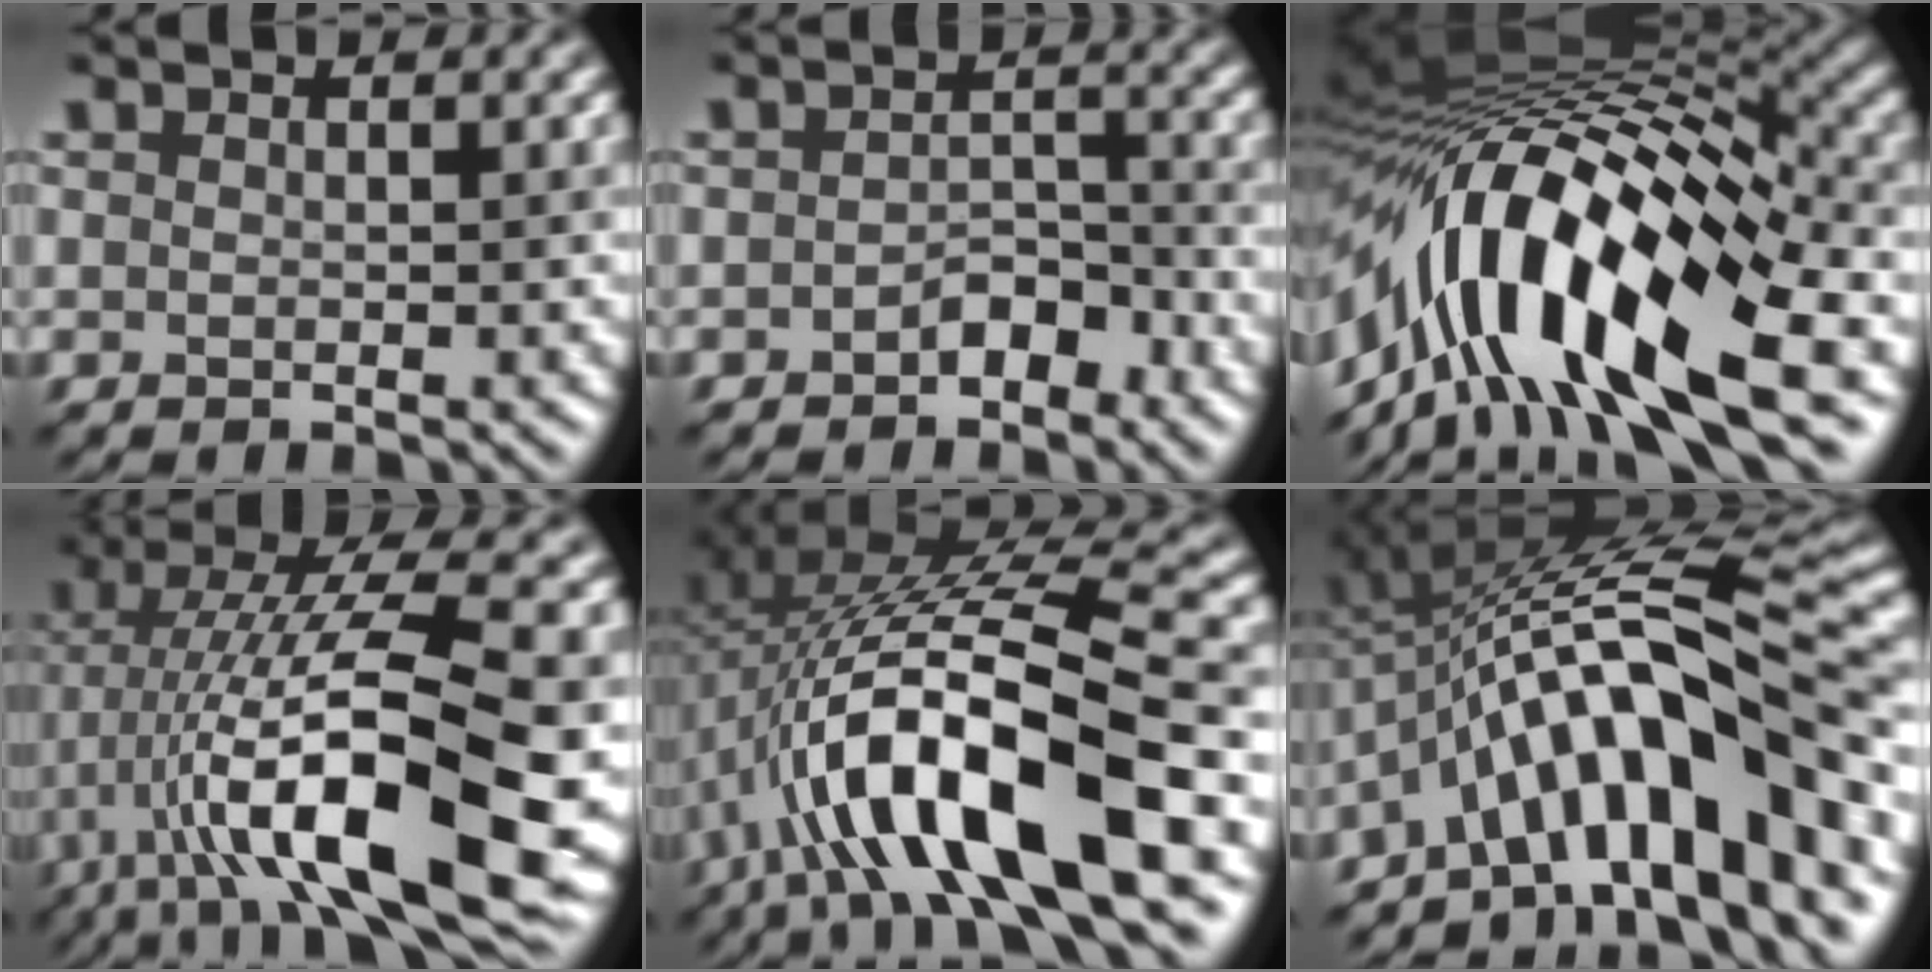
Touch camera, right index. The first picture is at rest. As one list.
[{"total": 2.6, "force": [-1.7, 1.4, 1.4], "torque": [-0.022, 0.012, -0.027]}, {"total": 15.5, "force": [-3.9, 5.9, 13.8], "torque": [-0.243, 0.024, -0.073]}, {"total": 15.3, "force": [-3.2, 4.4, 14.2], "torque": [-0.235, 0.023, -0.049]}, {"total": 13.2, "force": [-4.4, 3.8, 11.9], "torque": [-0.217, 0.012, -0.073]}, {"total": 13.1, "force": [-5.2, 3.7, 11.4], "torque": [-0.160, 0.026, -0.086]}]